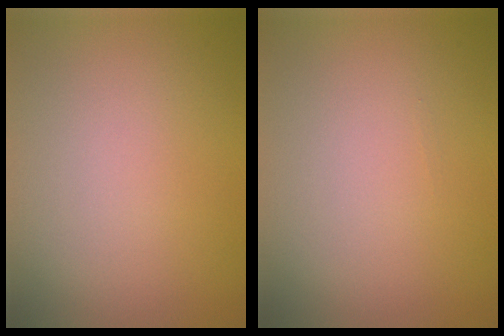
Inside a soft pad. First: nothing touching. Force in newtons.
{"total": 0.0}